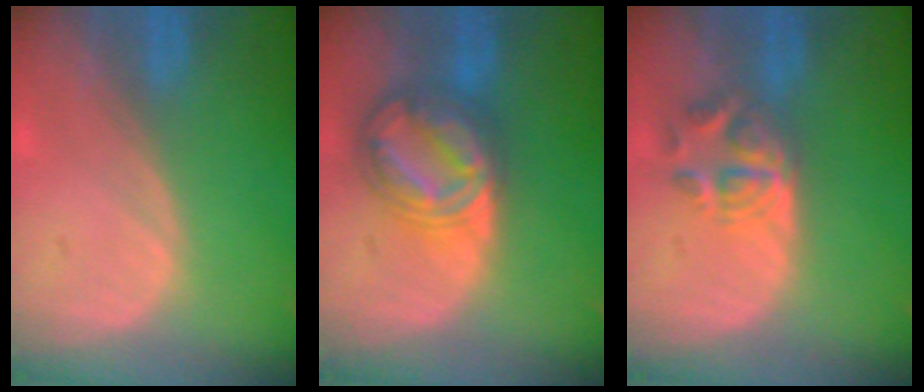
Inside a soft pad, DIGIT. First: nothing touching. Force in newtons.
{"total": 9.0, "press": 9.0, "slide": 0.7}
{"total": 5.9, "press": 4.8, "slide": 3.4}